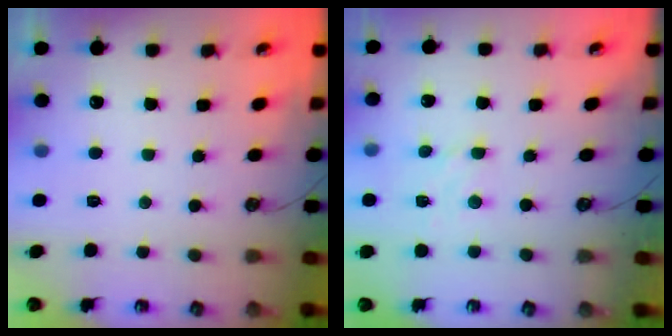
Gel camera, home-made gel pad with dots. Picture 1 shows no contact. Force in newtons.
{"total": 3.6, "press": 3.6, "slide": 0.2}